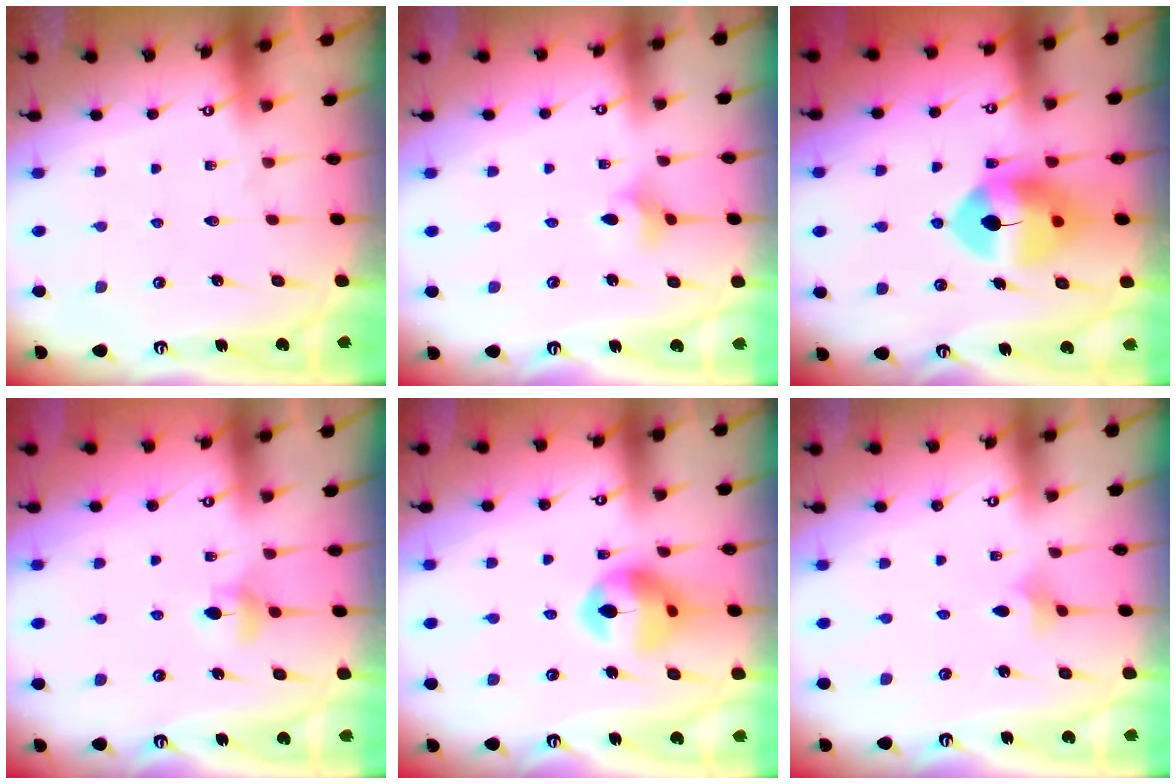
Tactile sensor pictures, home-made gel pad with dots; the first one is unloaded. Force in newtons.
{"total": 3.7, "press": 3.6, "slide": 0.7}
{"total": 11.5, "press": 11.4, "slide": 2.0}
{"total": 4.6, "press": 4.5, "slide": 0.9}
{"total": 13.2, "press": 13.1, "slide": 1.6}
{"total": 2.6, "press": 2.5, "slide": 0.5}